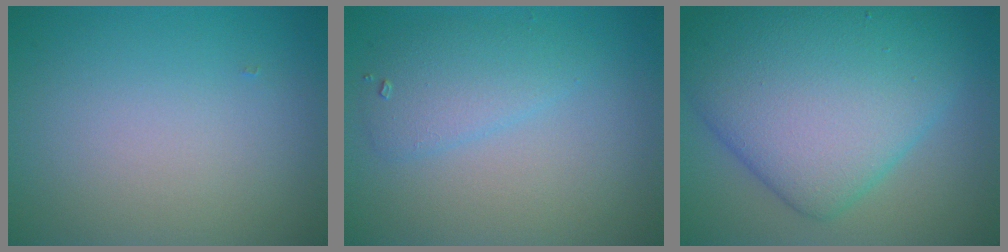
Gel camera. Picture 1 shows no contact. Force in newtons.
{"total": 2.6, "press": 2.6, "slide": 0.2}
{"total": 11.2, "press": 11.2, "slide": 0.2}